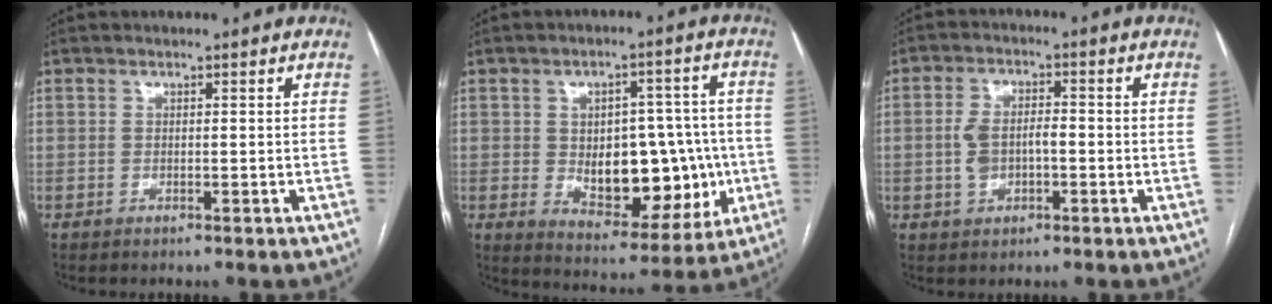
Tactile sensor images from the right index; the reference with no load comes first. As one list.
[{"total": 15.4, "force": [-1.5, 8.3, 12.9], "torque": [-0.172, 0.020, 0.002]}, {"total": 5.4, "force": [-0.8, 3.2, 4.3], "torque": [-0.090, 0.017, -0.012]}]